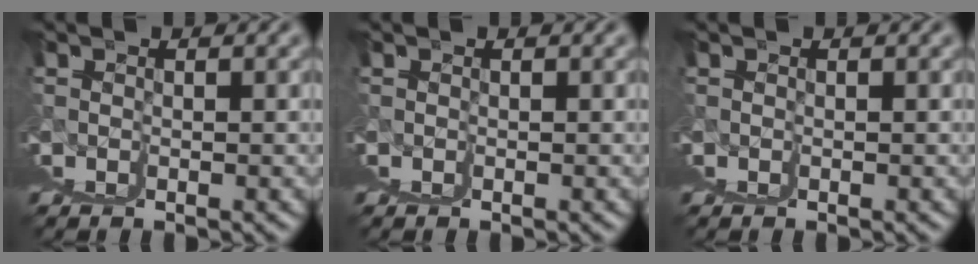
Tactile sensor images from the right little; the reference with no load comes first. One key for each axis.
{"total": 0.0}
{"total": 0.0}